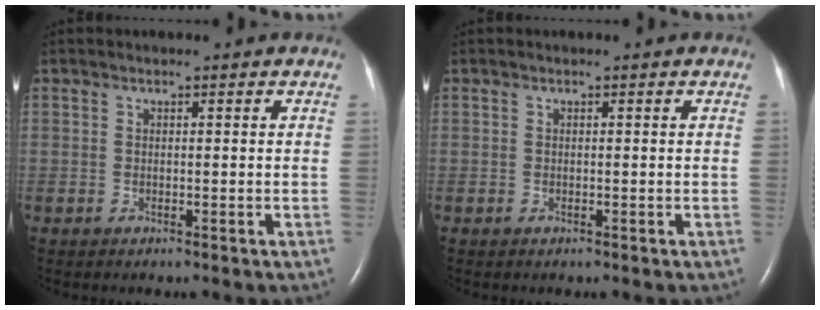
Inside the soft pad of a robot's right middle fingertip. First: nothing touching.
{"total": 0.0}